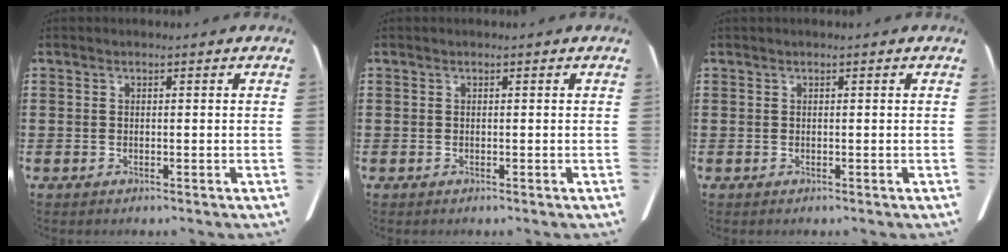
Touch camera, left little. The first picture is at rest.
{"total": 0.0}
{"total": 0.0}